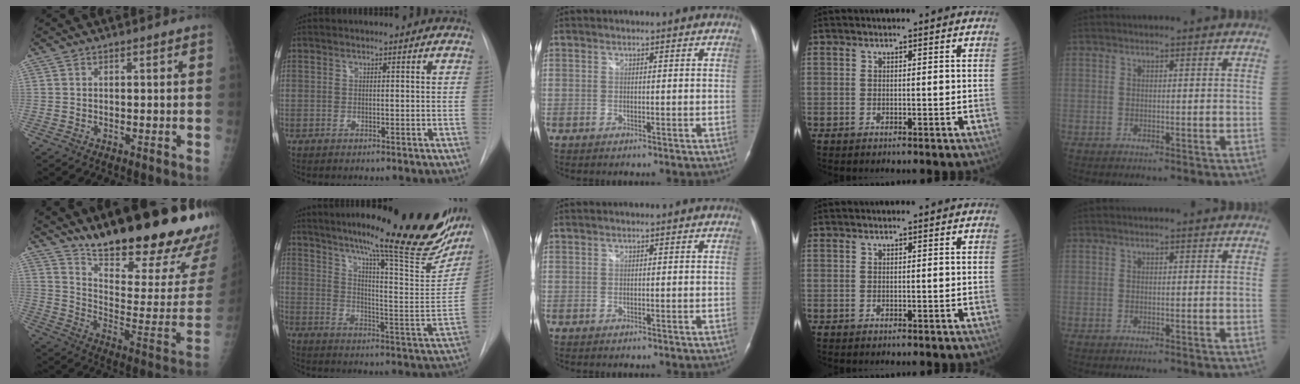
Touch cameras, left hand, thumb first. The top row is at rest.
{"thumb": {"total": 29.0, "force": [21.2, 6.6, 18.8], "torque": [-0.252, -0.115, 0.308]}, "index": {"total": 30.0, "force": [22.9, 3.3, 19.1], "torque": [-0.240, -0.060, 0.299]}}